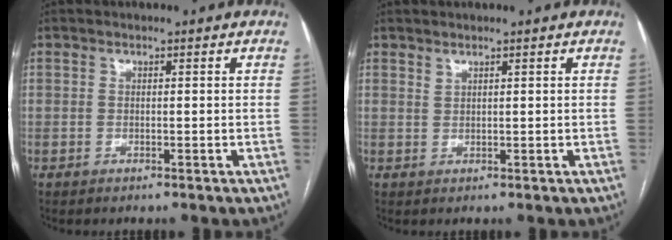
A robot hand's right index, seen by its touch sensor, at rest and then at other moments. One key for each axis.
{"total": 0.7, "fx": 0.7, "fy": 0.1, "fz": 0.2, "tx": -0.005, "ty": -0.002, "tz": 0.016}